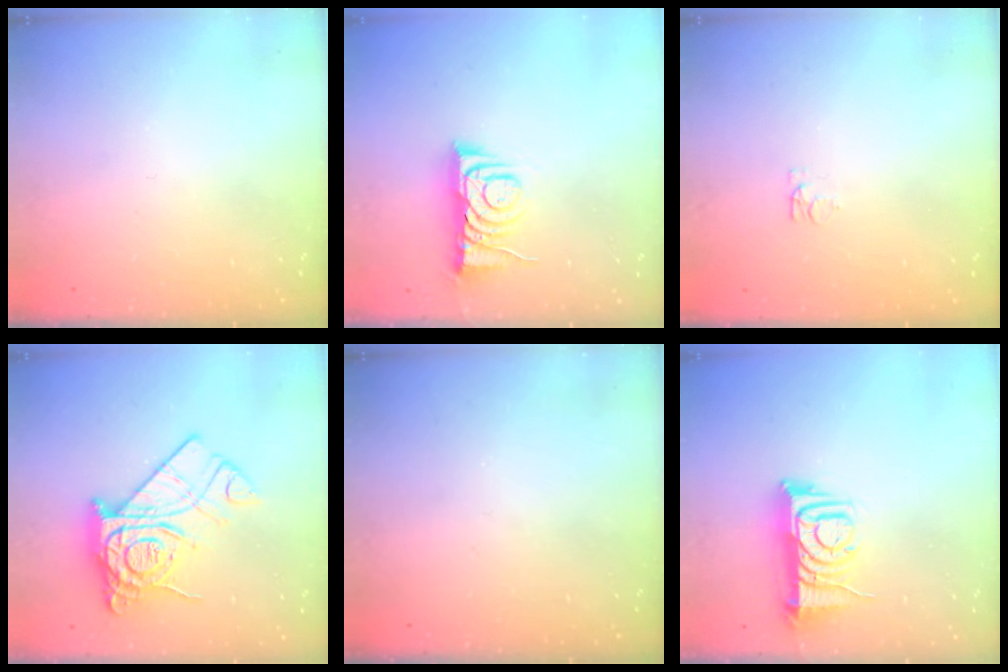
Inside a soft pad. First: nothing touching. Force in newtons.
{"total": 8.3, "press": 8.3, "slide": 0.5}
{"total": 4.1, "press": 4.1, "slide": 0.6}
{"total": 18.3, "press": 18.2, "slide": 1.7}
{"total": 0.0}
{"total": 9.5, "press": 9.5, "slide": 0.7}